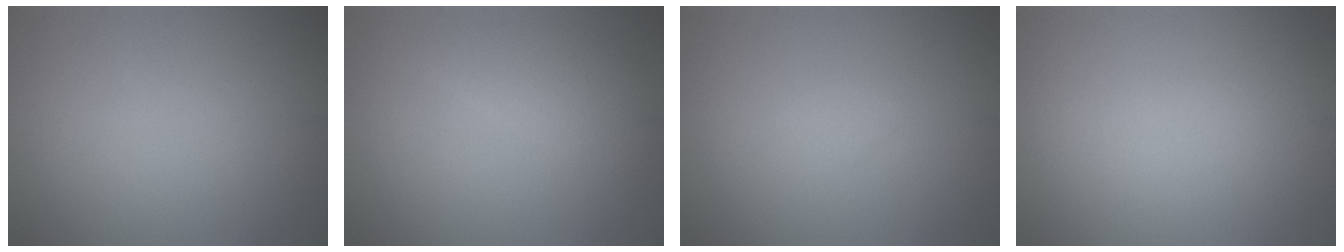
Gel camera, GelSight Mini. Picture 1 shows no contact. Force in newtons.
{"total": 2.5, "press": 2.5, "slide": 0.2}
{"total": 0.6, "press": 0.6, "slide": 0.0}
{"total": 0.0}